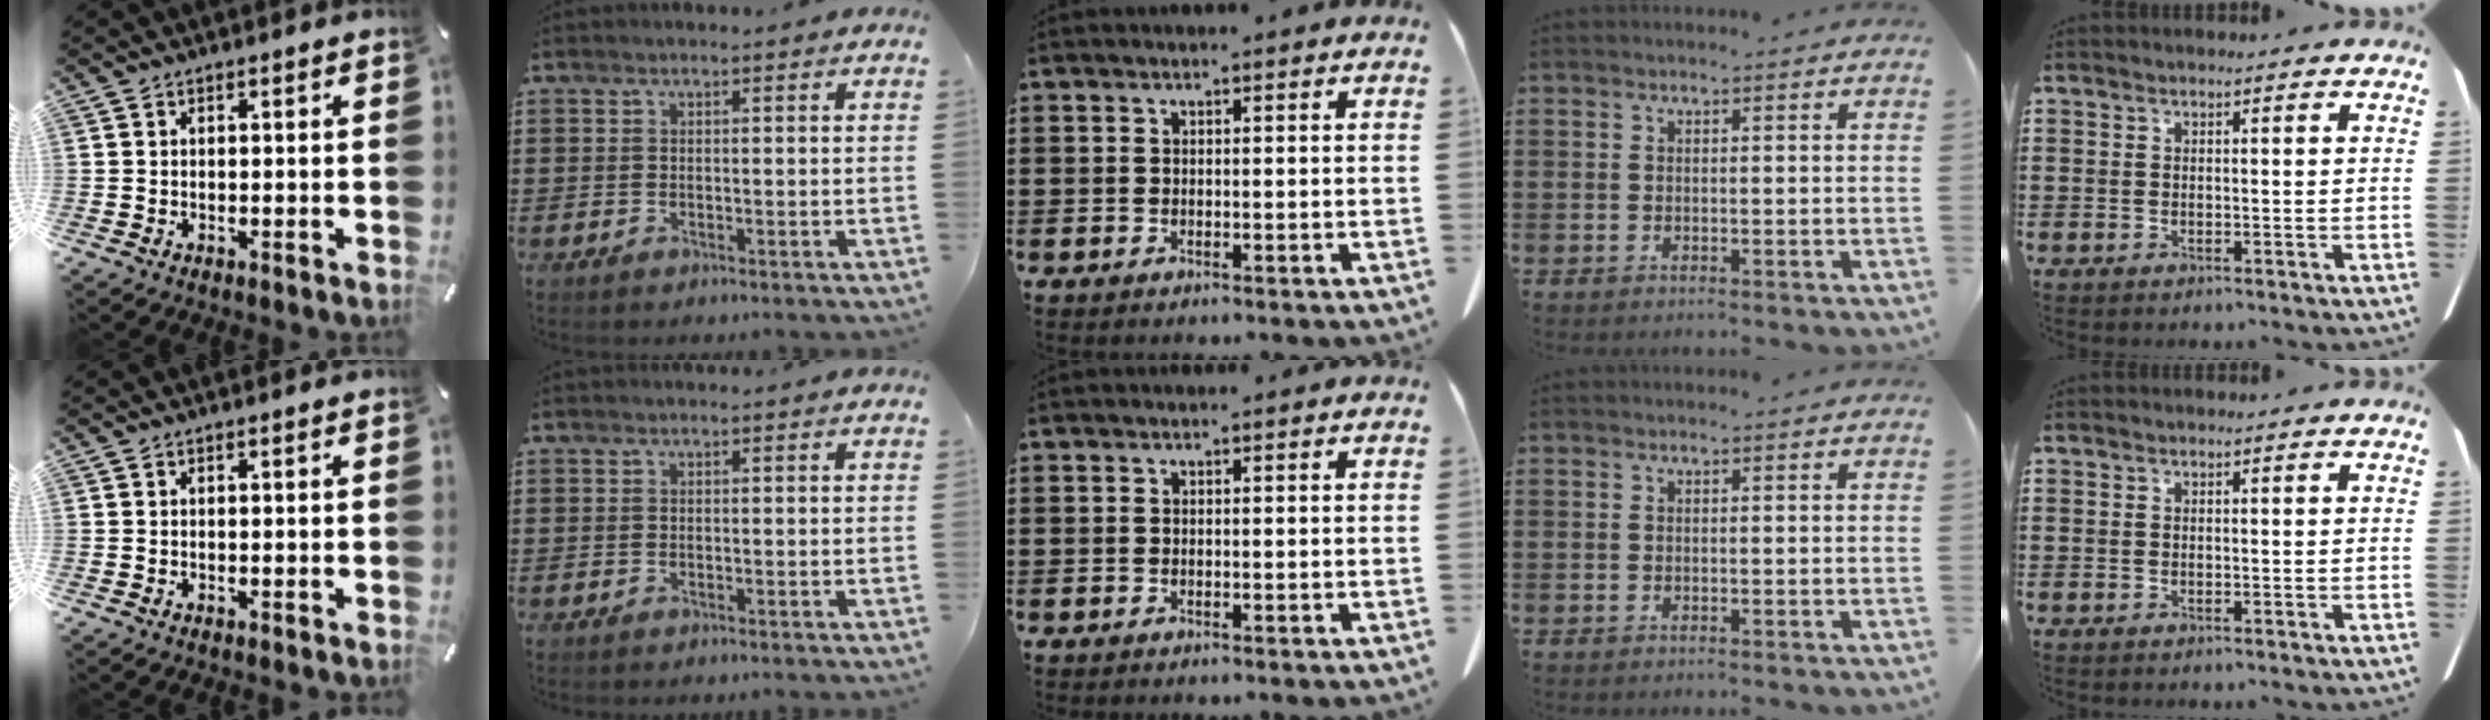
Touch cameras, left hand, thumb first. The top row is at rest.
{}